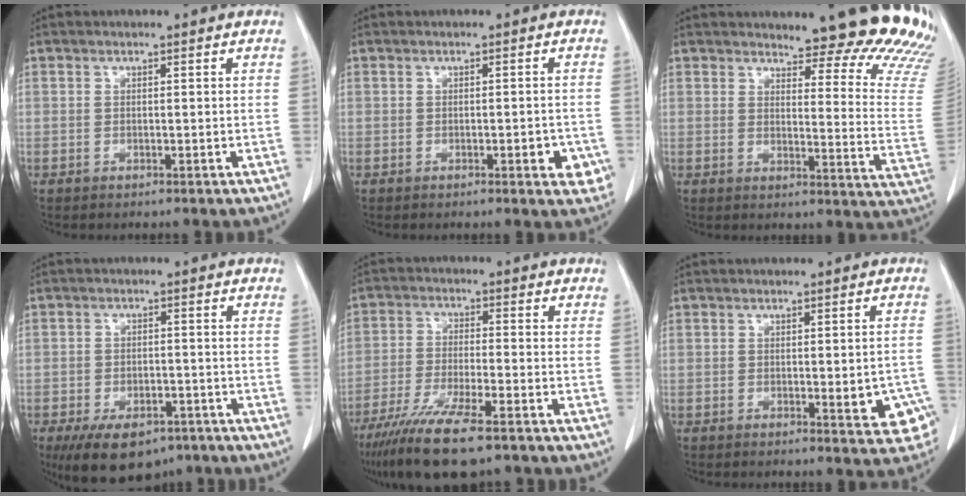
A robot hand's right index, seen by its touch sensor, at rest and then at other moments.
{"total": 3.5, "force": [-1.4, 1.2, 3.0], "torque": [-0.030, 0.000, -0.015]}
{"total": 18.2, "force": [17.4, 1.9, 5.0], "torque": [-0.039, -0.130, 0.173]}
{"total": 10.4, "force": [-7.1, 5.6, 5.1], "torque": [-0.082, 0.000, -0.108]}
{"total": 12.4, "force": [-8.7, 1.7, 8.7], "torque": [-0.160, -0.034, -0.150]}
{"total": 5.6, "force": [-1.9, 1.7, 5.0], "torque": [-0.047, 0.002, -0.021]}